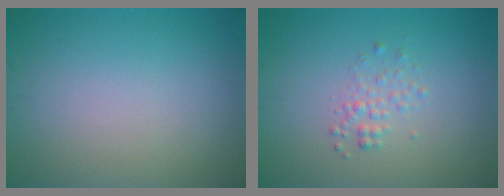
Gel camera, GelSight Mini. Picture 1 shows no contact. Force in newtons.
{"total": 1.4, "press": 1.4, "slide": 0.1}